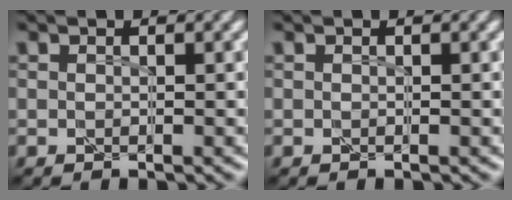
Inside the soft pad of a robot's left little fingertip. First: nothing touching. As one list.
[{"total": 0.0}]